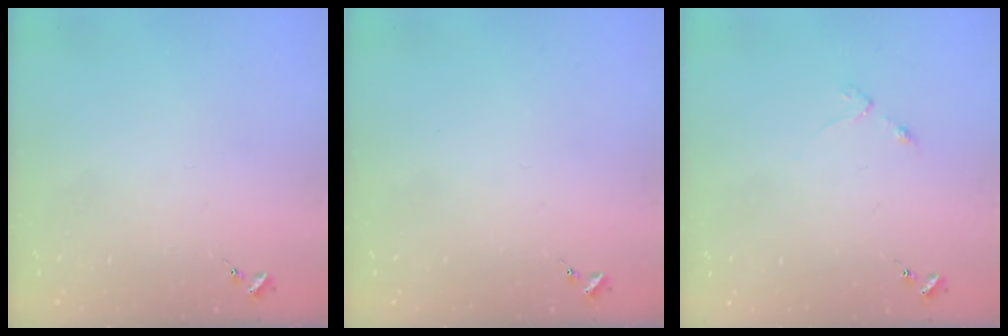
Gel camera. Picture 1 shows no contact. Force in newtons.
{"total": 0.0}
{"total": 2.5, "press": 2.4, "slide": 0.4}